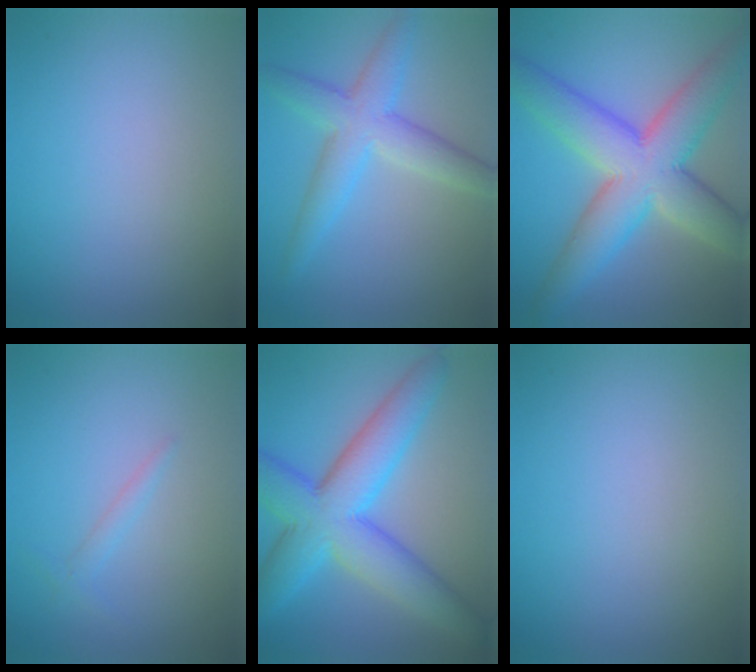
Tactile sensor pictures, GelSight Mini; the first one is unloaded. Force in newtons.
{"total": 4.9, "press": 4.9, "slide": 0.1}
{"total": 10.0, "press": 10.0, "slide": 0.5}
{"total": 0.9, "press": 0.9, "slide": 0.1}
{"total": 9.5, "press": 9.5, "slide": 0.1}
{"total": 0.0}